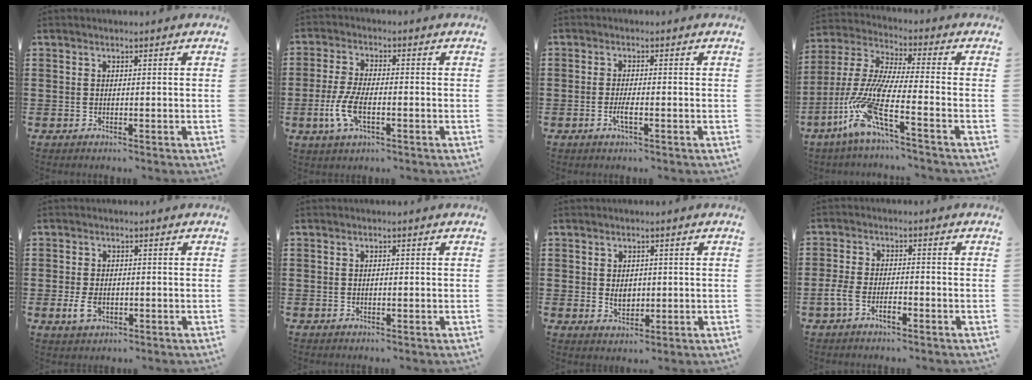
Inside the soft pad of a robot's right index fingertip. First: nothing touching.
{"total": 5.9, "force": [-1.9, 2.3, 5.1], "torque": [-0.128, -0.011, -0.043]}
{"total": 2.3, "force": [-0.9, 0.4, 2.1], "torque": [-0.044, -0.002, -0.017]}
{"total": 11.4, "force": [-6.4, 1.7, 9.3], "torque": [-0.234, -0.029, -0.140]}
{"total": 2.8, "force": [-0.8, 1.7, 2.1], "torque": [-0.055, -0.008, -0.017]}
{"total": 0.6, "force": [-0.1, 0.2, 0.6], "torque": [-0.012, -0.003, -0.001]}
{"total": 2.6, "force": [0.1, 1.8, 1.9], "torque": [-0.034, 0.001, 0.000]}
{"total": 4.0, "force": [-1.8, 2.1, 2.9], "torque": [-0.066, 0.004, -0.039]}